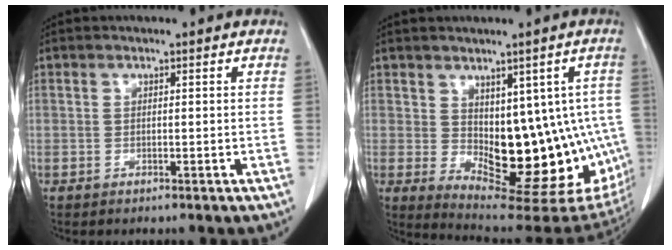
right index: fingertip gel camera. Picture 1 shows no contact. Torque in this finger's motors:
{"motor_torque": [2.07, 0.07, 0.40, 0.06]}